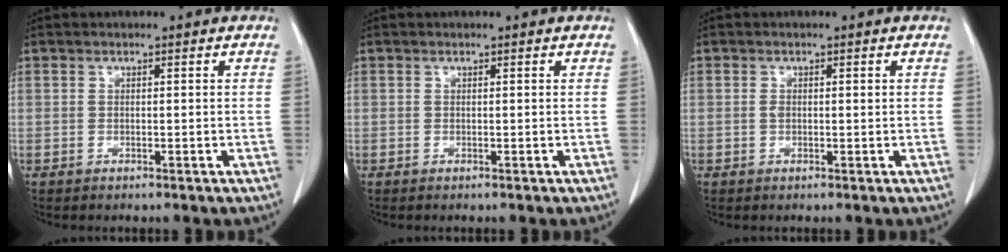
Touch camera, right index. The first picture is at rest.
{"total": 0.0}
{"total": 0.8, "force": [0.1, 0.4, 0.7], "torque": [-0.015, 0.000, 0.005]}